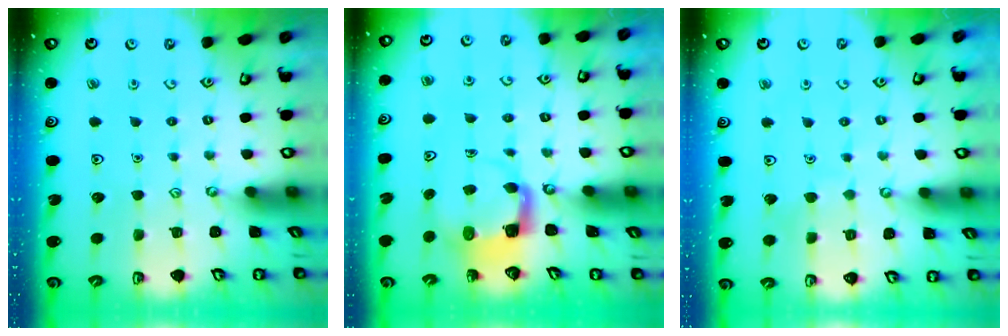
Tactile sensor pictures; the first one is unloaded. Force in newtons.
{"total": 3.9, "press": 3.9, "slide": 0.2}
{"total": 2.6, "press": 2.6, "slide": 0.1}